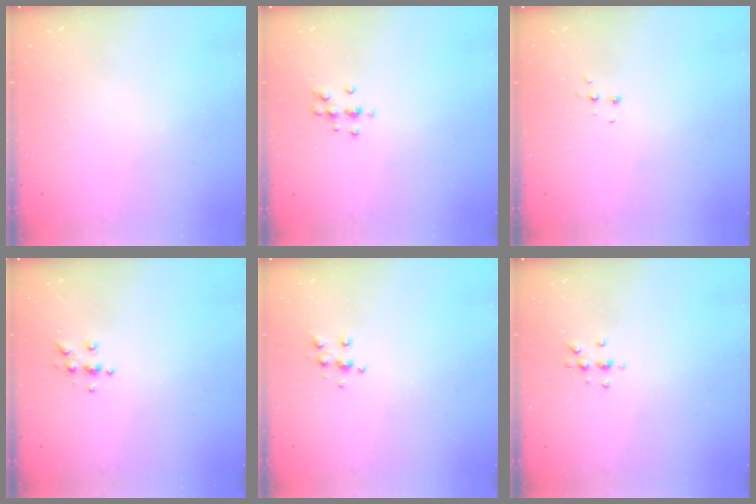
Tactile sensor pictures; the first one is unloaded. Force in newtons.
{"total": 5.7, "press": 5.7, "slide": 0.8}
{"total": 4.5, "press": 4.5, "slide": 0.4}
{"total": 4.3, "press": 4.3, "slide": 0.6}
{"total": 5.4, "press": 5.3, "slide": 0.4}
{"total": 4.9, "press": 4.9, "slide": 0.7}